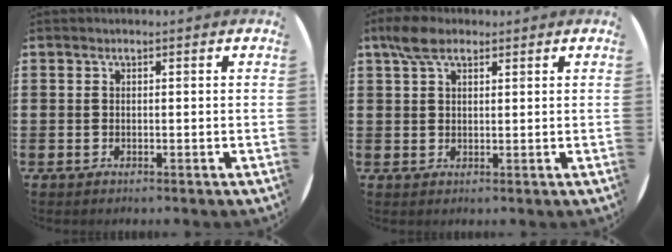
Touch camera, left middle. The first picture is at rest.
{"total": 3.9, "force": [2.7, 1.8, 2.2], "torque": [-0.040, 0.005, 0.048]}